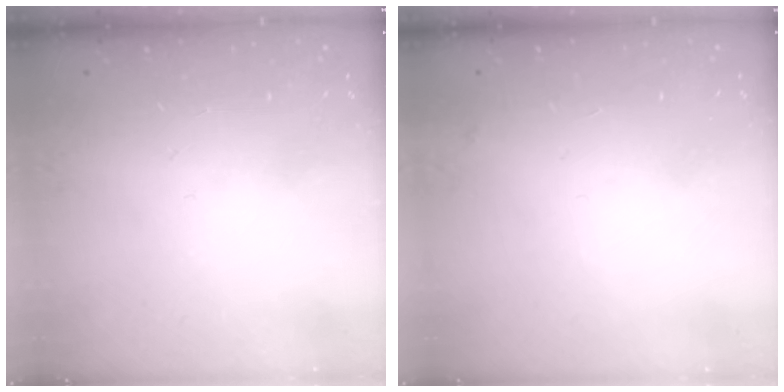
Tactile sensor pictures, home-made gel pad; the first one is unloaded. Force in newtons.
{"total": 2.5, "press": 2.4, "slide": 0.4}